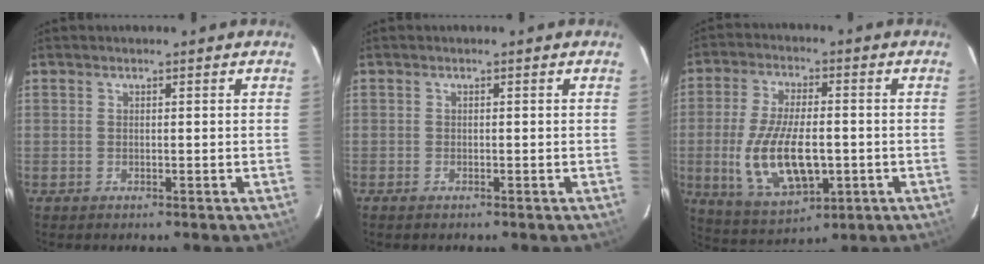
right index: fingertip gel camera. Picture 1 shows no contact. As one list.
[{"total": 0.8, "force": [-0.7, 0.4, 0.3], "torque": [-0.007, -0.003, -0.014]}, {"total": 15.3, "force": [-2.6, 6.8, 13.4], "torque": [-0.273, -0.015, -0.034]}]